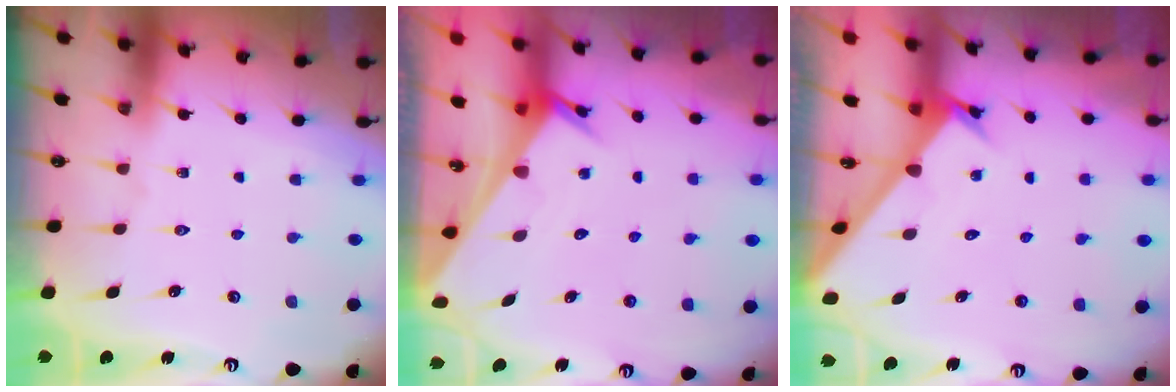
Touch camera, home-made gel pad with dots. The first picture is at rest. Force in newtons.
{"total": 3.0, "press": 3.0, "slide": 0.3}
{"total": 2.6, "press": 2.6, "slide": 0.3}